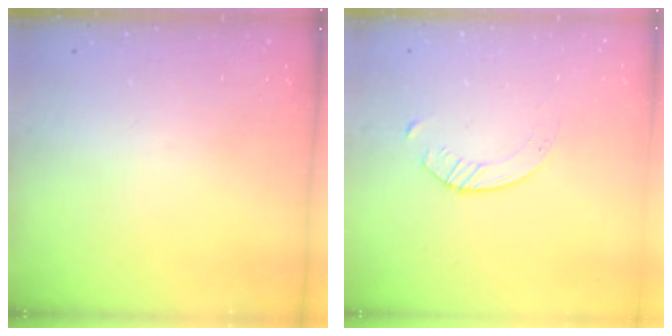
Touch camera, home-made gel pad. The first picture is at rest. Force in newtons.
{"total": 2.1, "press": 2.0, "slide": 0.3}